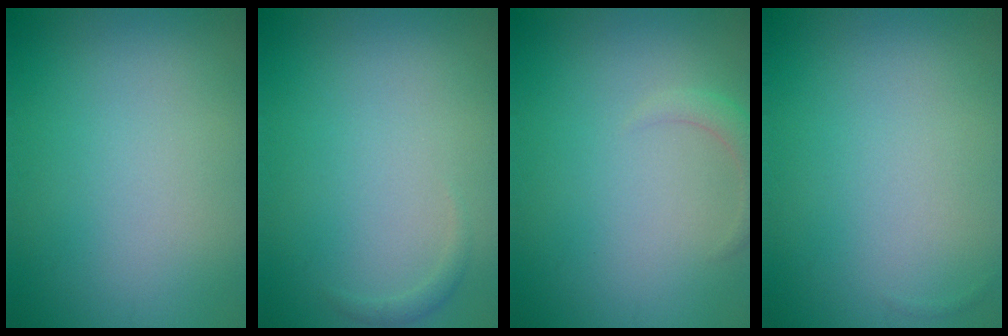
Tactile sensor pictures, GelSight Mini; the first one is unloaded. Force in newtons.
{"total": 0.7, "press": 0.7, "slide": 0.1}
{"total": 1.6, "press": 1.6, "slide": 0.1}
{"total": 0.0}